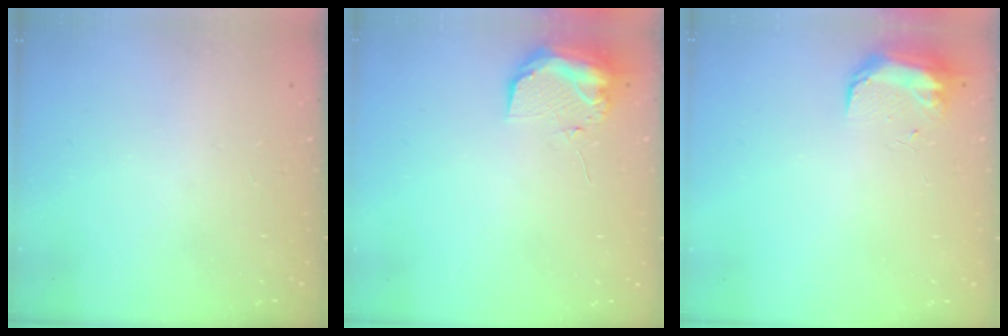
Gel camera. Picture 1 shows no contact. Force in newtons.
{"total": 9.5, "press": 9.4, "slide": 1.0}
{"total": 8.9, "press": 8.9, "slide": 0.8}